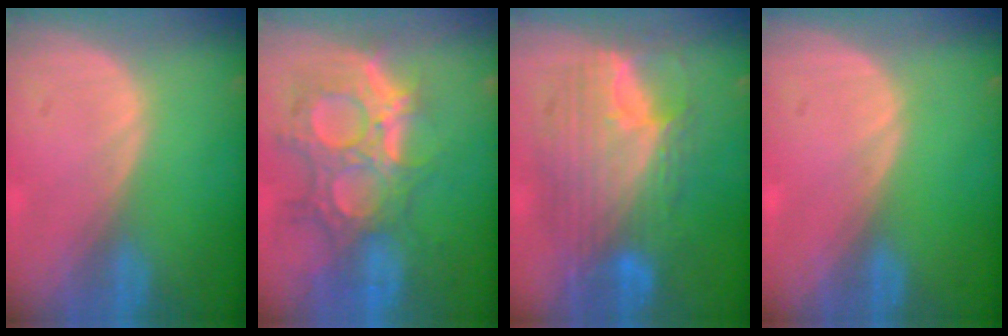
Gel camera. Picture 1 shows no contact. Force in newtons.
{"total": 11.9, "press": 10.7, "slide": 5.3}
{"total": 11.4, "press": 11.3, "slide": 0.9}
{"total": 0.0}